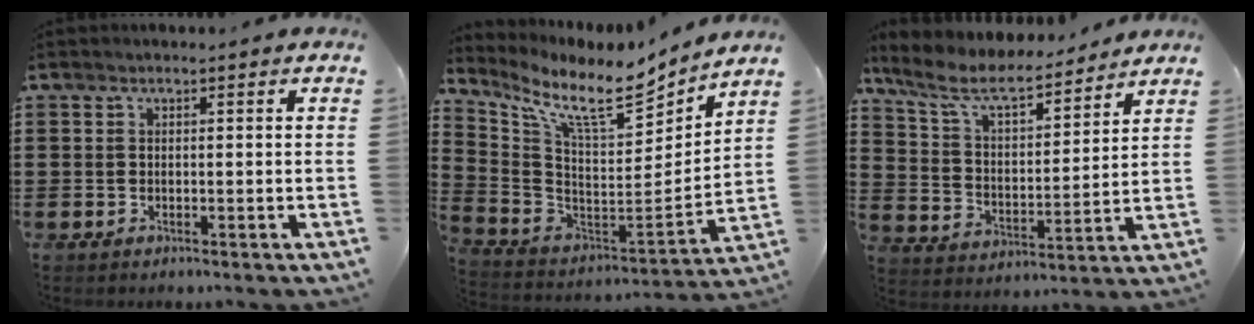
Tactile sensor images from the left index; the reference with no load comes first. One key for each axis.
{"total": 11.0, "fx": 8.4, "fy": 2.2, "fz": 6.8, "tx": -0.149, "ty": -0.063, "tz": 0.137}
{"total": 7.6, "fx": 6.4, "fy": 1.8, "fz": 3.8, "tx": -0.103, "ty": -0.035, "tz": 0.106}